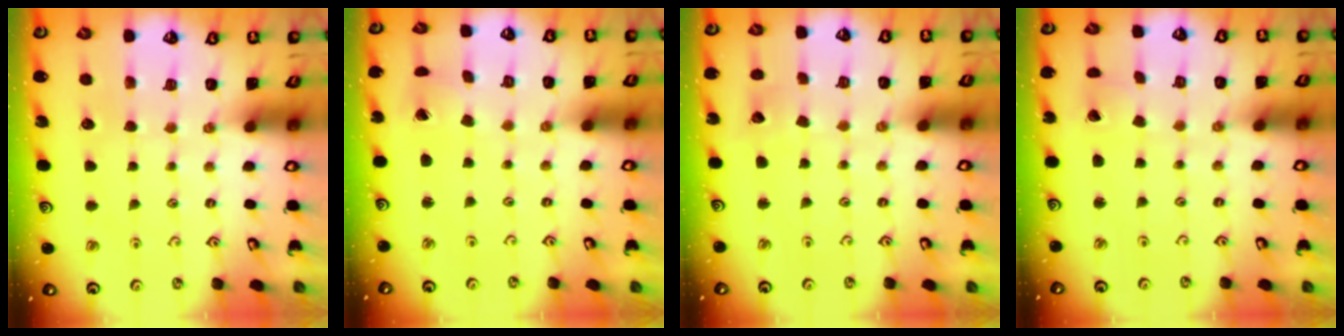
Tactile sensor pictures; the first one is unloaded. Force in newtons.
{"total": 1.7, "press": 1.7, "slide": 0.1}
{"total": 3.7, "press": 3.7, "slide": 0.5}
{"total": 1.9, "press": 1.9, "slide": 0.2}